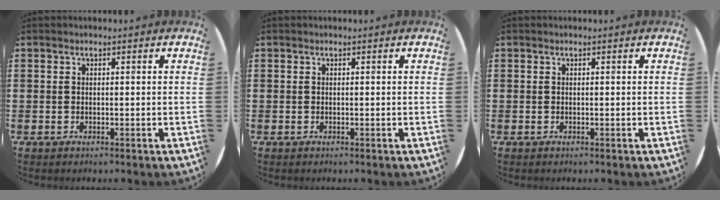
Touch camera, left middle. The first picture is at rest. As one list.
[{"total": 0.0}, {"total": 0.0}]